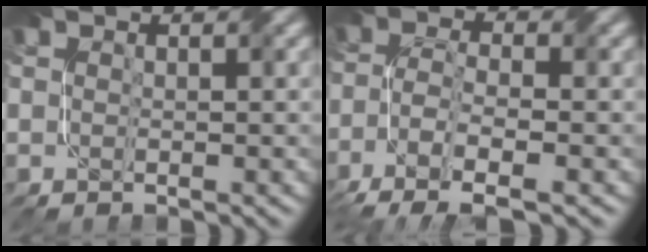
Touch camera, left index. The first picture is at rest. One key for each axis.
{"total": 6.0, "fx": -3.7, "fy": 2.0, "fz": 4.2, "tx": -0.089, "ty": -0.004, "tz": -0.077}